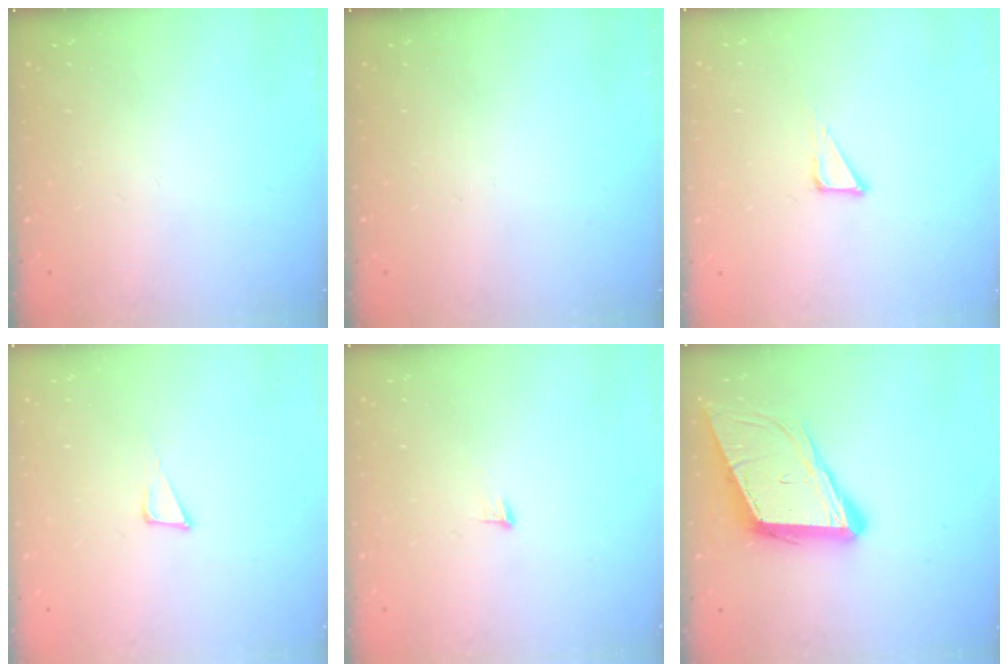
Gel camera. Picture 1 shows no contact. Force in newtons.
{"total": 0.0}
{"total": 3.7, "press": 3.7, "slide": 0.2}
{"total": 5.4, "press": 5.3, "slide": 1.1}
{"total": 5.4, "press": 5.3, "slide": 1.0}
{"total": 13.6, "press": 13.1, "slide": 3.9}